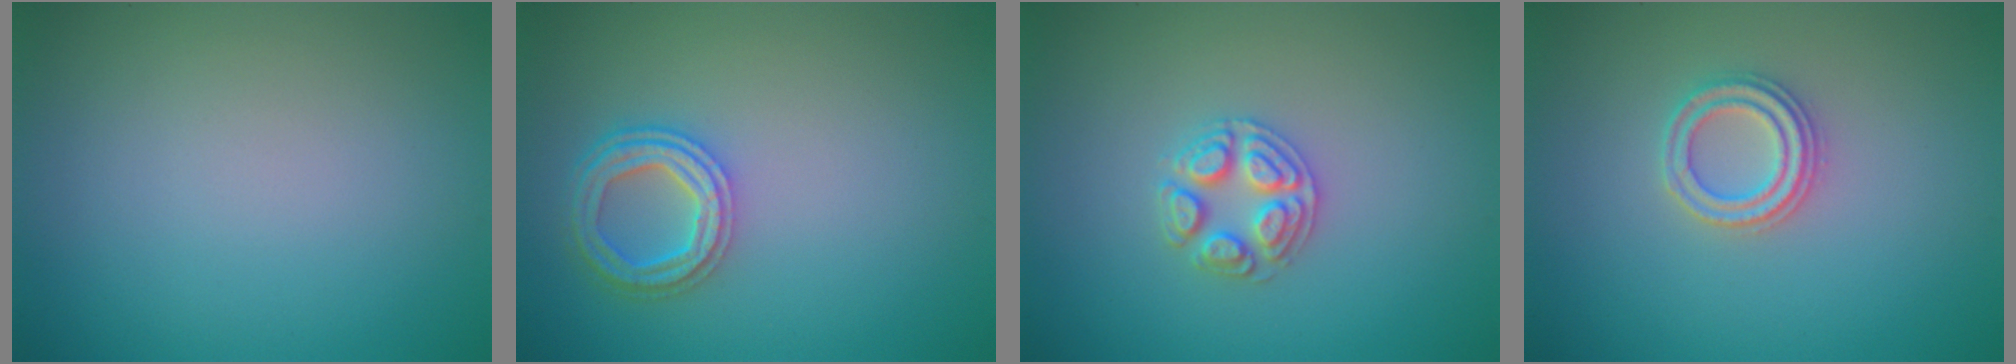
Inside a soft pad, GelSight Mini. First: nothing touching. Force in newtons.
{"total": 4.0, "press": 3.5, "slide": 1.9}
{"total": 2.5, "press": 2.5, "slide": 0.4}
{"total": 2.3, "press": 2.3, "slide": 0.2}